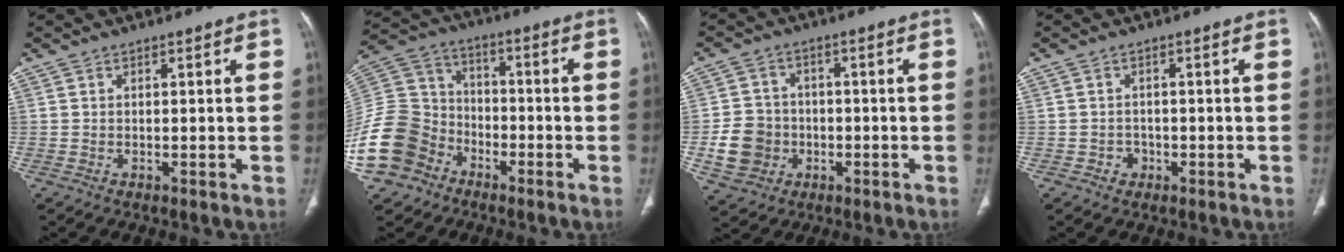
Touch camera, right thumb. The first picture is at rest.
{"total": 17.2, "force": [-8.5, 13.3, 6.8], "torque": [-0.146, 0.060, -0.162]}
{"total": 8.8, "force": [-2.2, 7.8, 3.3], "torque": [-0.041, 0.017, -0.036]}
{"total": 1.9, "force": [-0.9, 1.6, 0.3], "torque": [0.005, 0.008, -0.014]}